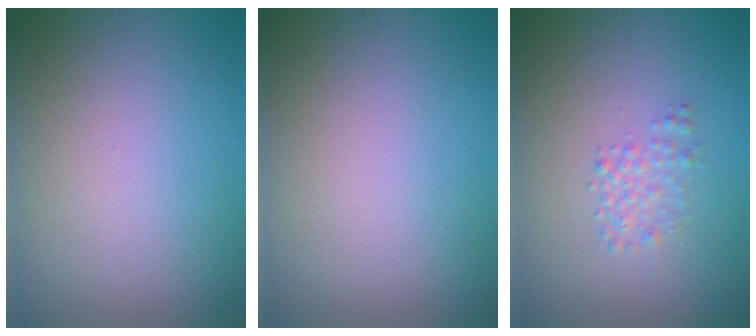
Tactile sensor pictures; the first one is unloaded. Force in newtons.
{"total": 0.0}
{"total": 1.5, "press": 1.5, "slide": 0.0}